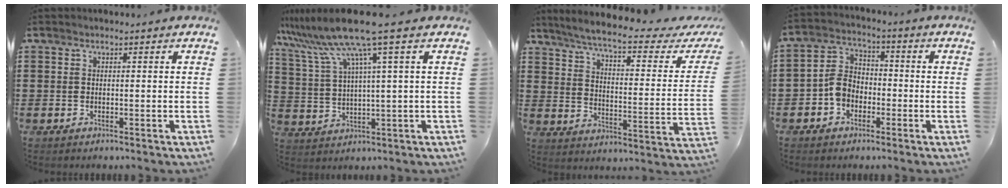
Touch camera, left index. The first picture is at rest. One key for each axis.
{"total": 10.0, "fx": 6.4, "fy": -0.4, "fz": 7.7, "tx": -0.185, "ty": -0.031, "tz": 0.102}
{"total": 6.6, "fx": 5.2, "fy": -0.4, "fz": 4.1, "tx": -0.100, "ty": -0.036, "tz": 0.083}
{"total": 5.7, "fx": -2.1, "fy": 4.3, "fz": 3.2, "tx": -0.083, "ty": 0.010, "tz": -0.046}